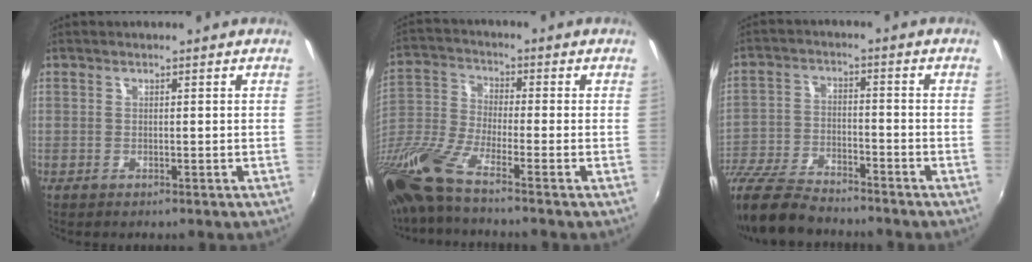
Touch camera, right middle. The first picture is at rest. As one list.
[{"total": 14.5, "force": [-10.9, 1.2, 9.5], "torque": [-0.209, -0.033, -0.222]}, {"total": 15.7, "force": [-13.1, 4.7, 7.1], "torque": [-0.177, -0.028, -0.244]}]